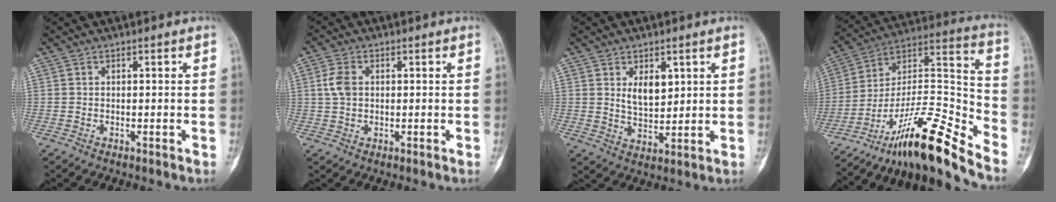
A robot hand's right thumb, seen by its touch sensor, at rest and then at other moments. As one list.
[{"total": 4.0, "force": [0.6, 2.7, 2.9], "torque": [-0.063, 0.006, 0.009]}, {"total": 5.9, "force": [2.2, 3.4, 4.3], "torque": [-0.051, -0.021, 0.043]}, {"total": 20.0, "force": [-15.8, 2.0, 12.1], "torque": [-0.199, 0.115, -0.275]}]